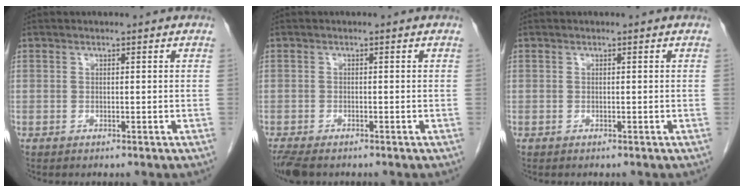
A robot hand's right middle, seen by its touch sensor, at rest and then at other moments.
{"total": 4.8, "force": [-3.7, 1.7, 2.5], "torque": [-0.051, -0.014, -0.062]}
{"total": 0.0}